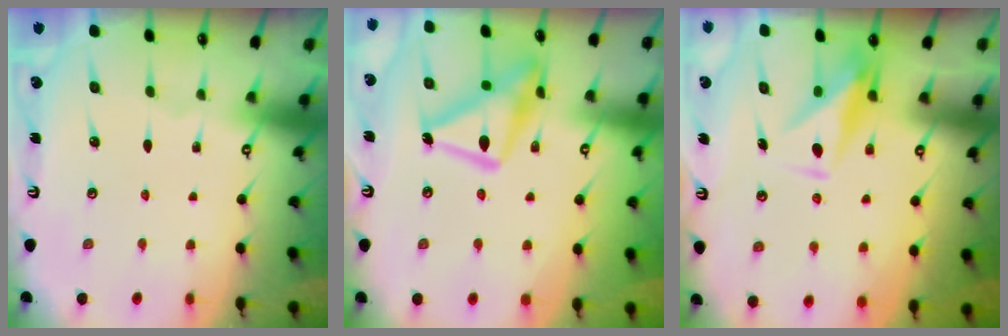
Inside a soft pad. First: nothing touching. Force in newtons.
{"total": 17.7, "press": 17.6, "slide": 1.2}
{"total": 8.8, "press": 8.8, "slide": 0.1}